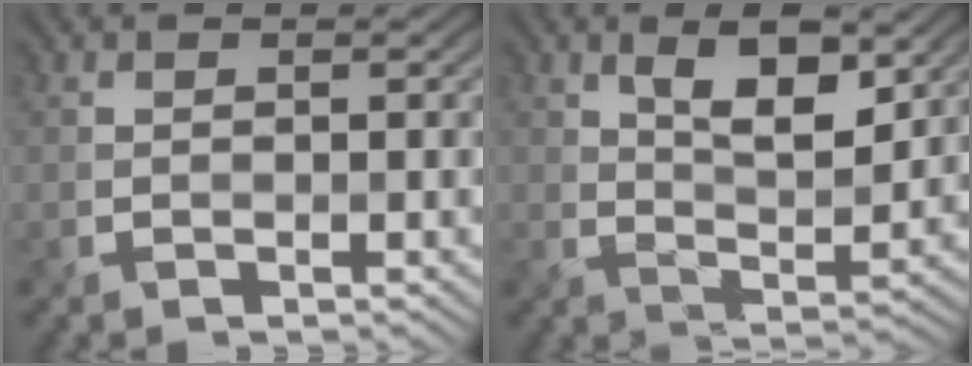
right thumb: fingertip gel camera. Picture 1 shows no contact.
{"total": 7.6, "force": [3.7, 3.0, 5.9], "torque": [-0.102, -0.011, 0.069]}